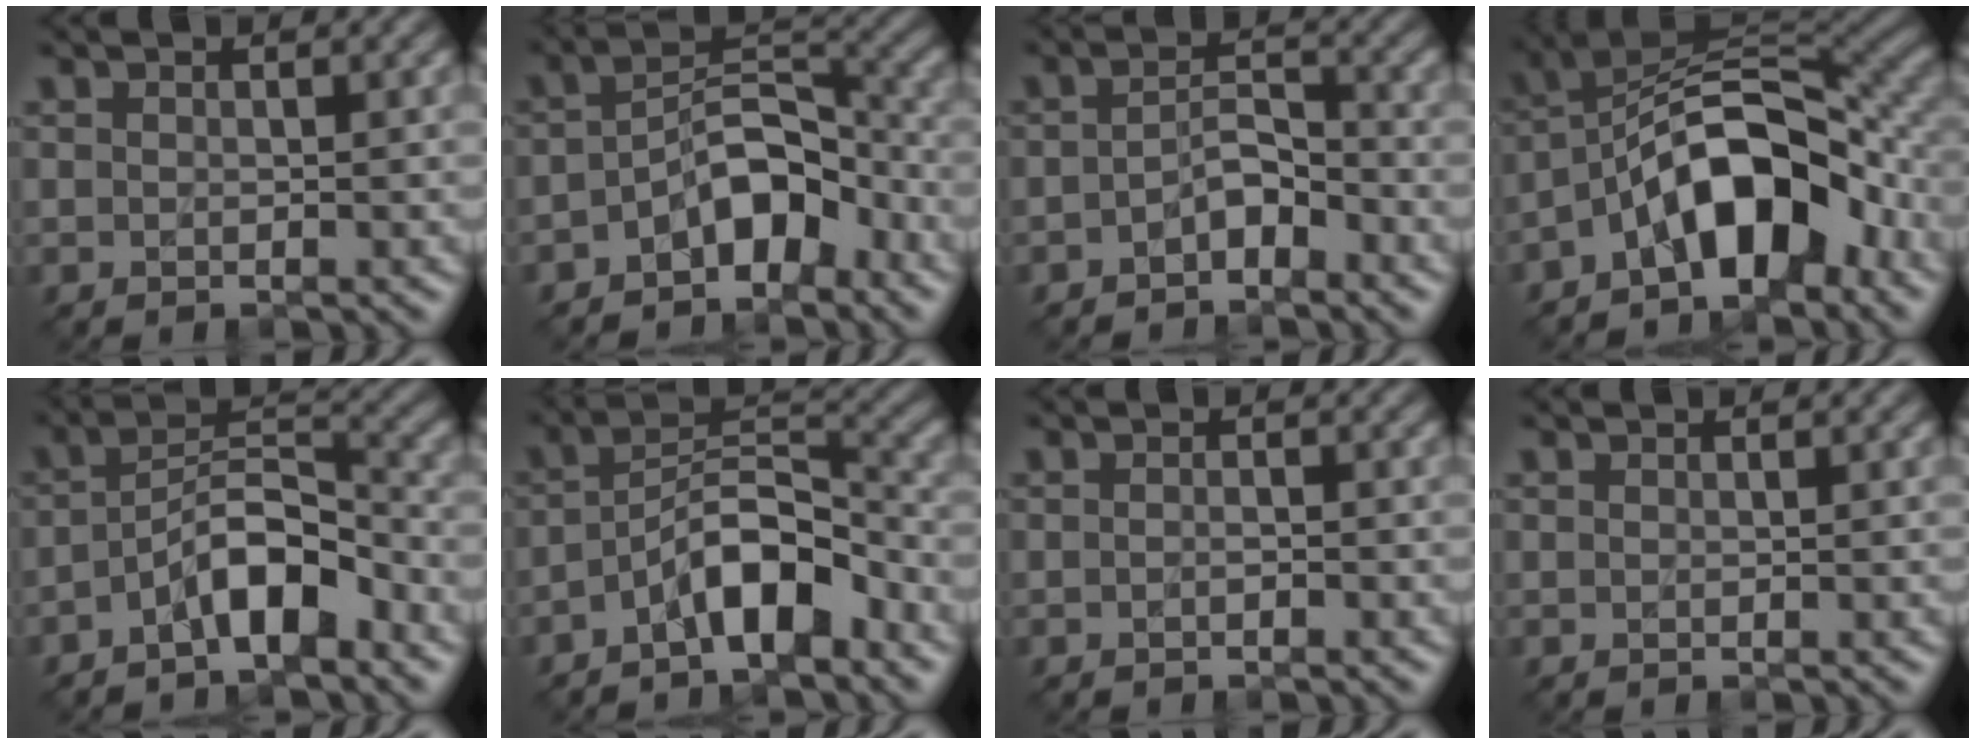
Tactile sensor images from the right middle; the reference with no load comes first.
{"total": 5.6, "force": [-3.2, 2.8, 3.7], "torque": [-0.050, 0.012, -0.065]}
{"total": 2.5, "force": [-1.5, 1.1, 1.6], "torque": [-0.028, 0.011, -0.030]}
{"total": 9.1, "force": [-4.1, 4.2, 6.9], "torque": [-0.094, 0.021, -0.083]}
{"total": 5.5, "force": [-3.0, 2.1, 4.1], "torque": [-0.070, 0.013, -0.058]}
{"total": 6.1, "force": [-3.5, 2.3, 4.4], "torque": [-0.071, 0.013, -0.069]}
{"total": 0.6, "force": [-0.4, 0.2, 0.4], "torque": [-0.011, 0.000, -0.008]}
{"total": 0.0}